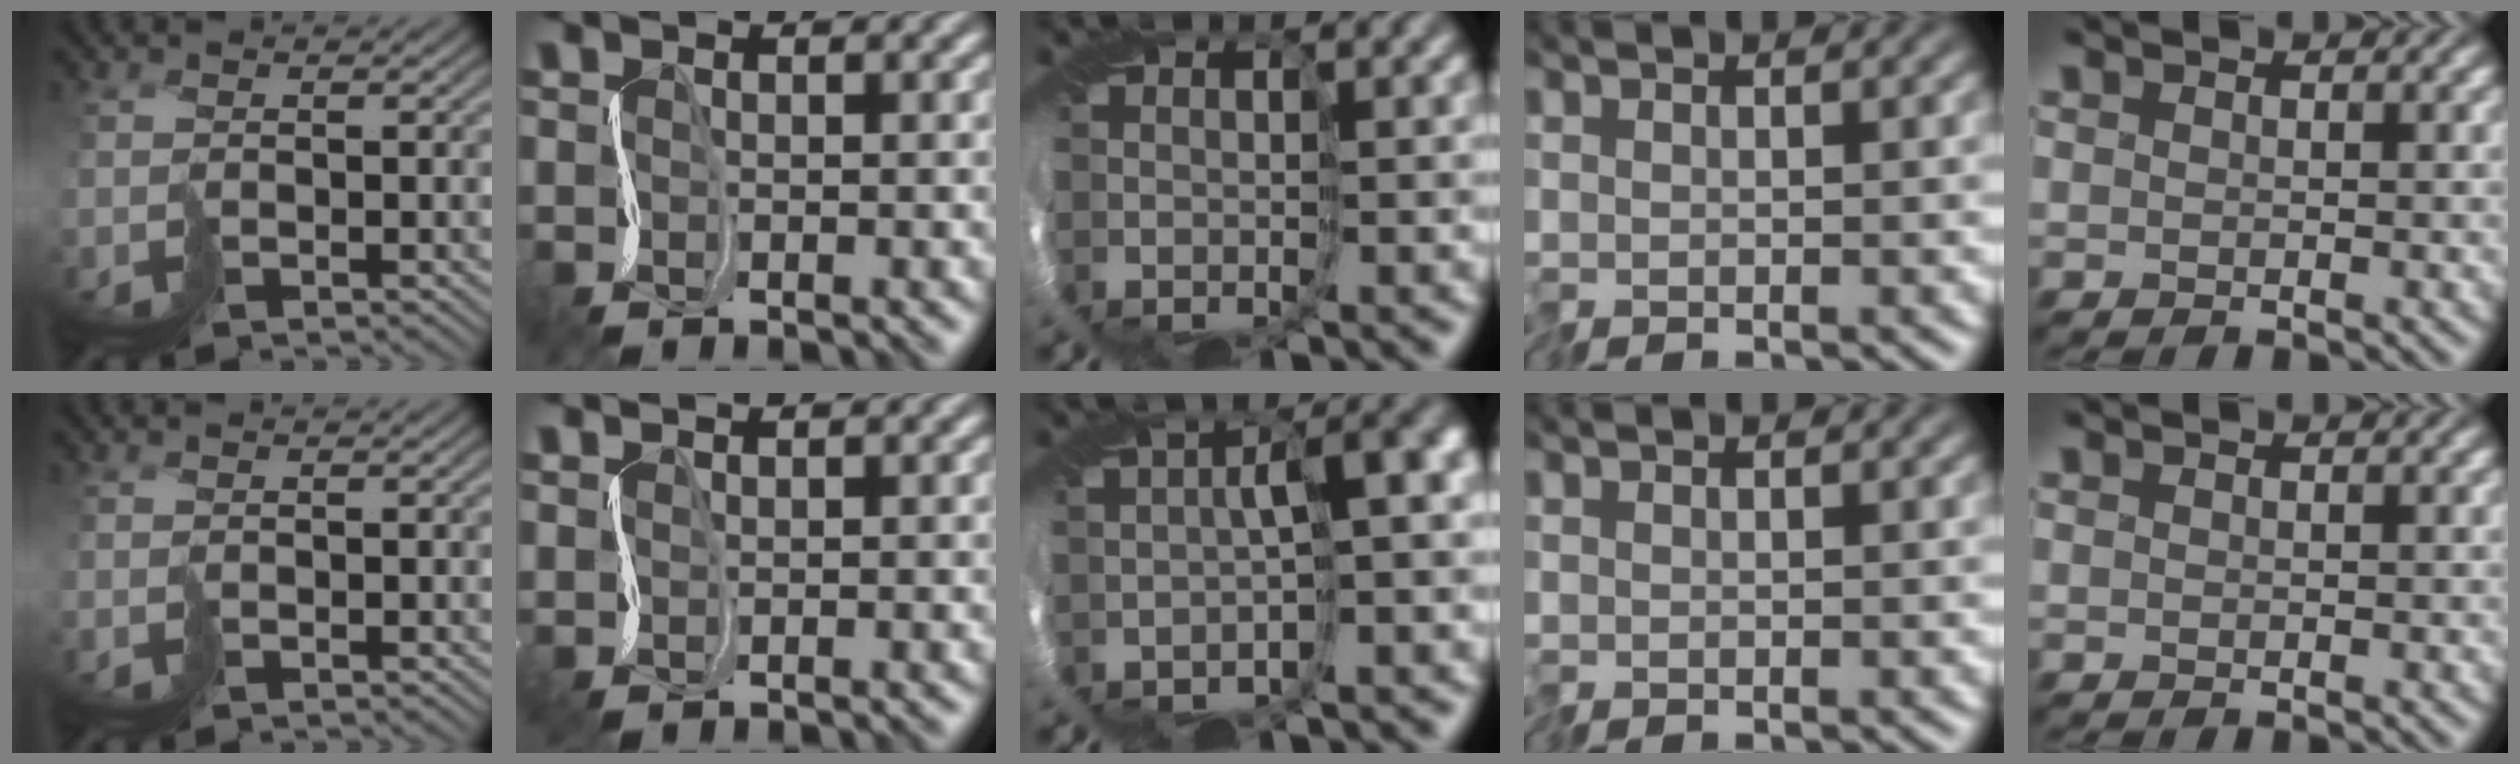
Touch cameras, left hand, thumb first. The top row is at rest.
{"index": {"total": 1.5, "force": [1.3, -0.5, -0.6], "torque": [0.001, 0.000, 0.023]}, "middle": {"total": 4.0, "force": [-0.2, 0.3, 4.0], "torque": [-0.047, 0.014, -0.003]}}